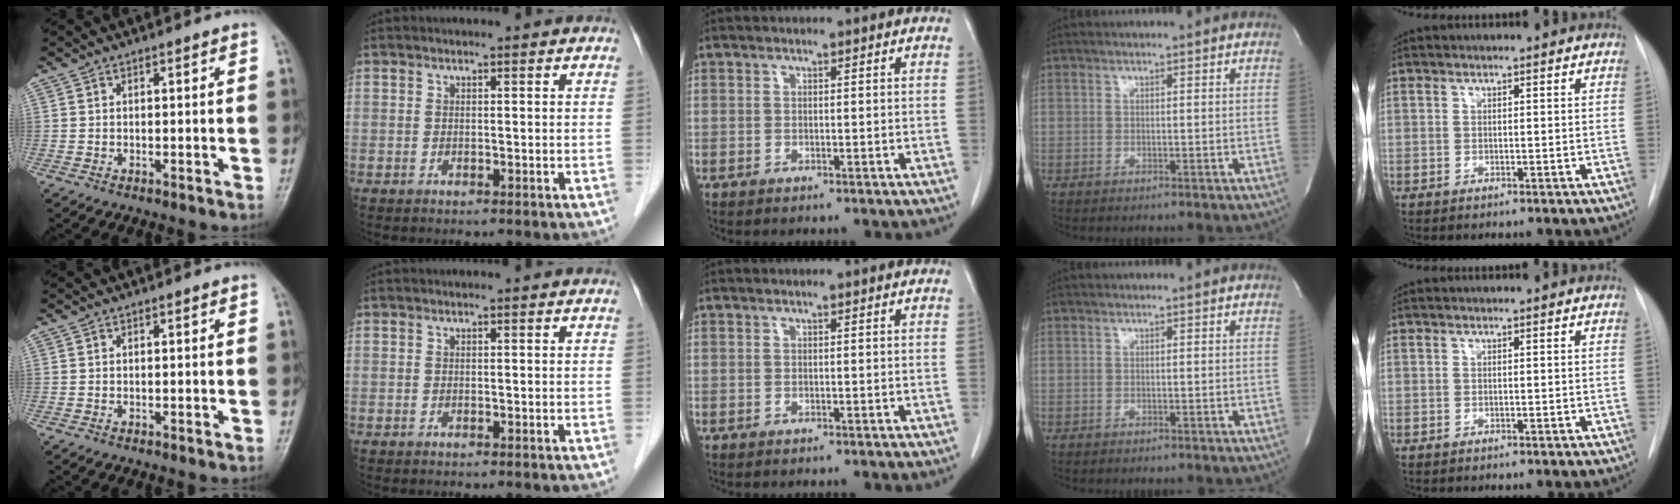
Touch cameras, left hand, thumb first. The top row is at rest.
{}